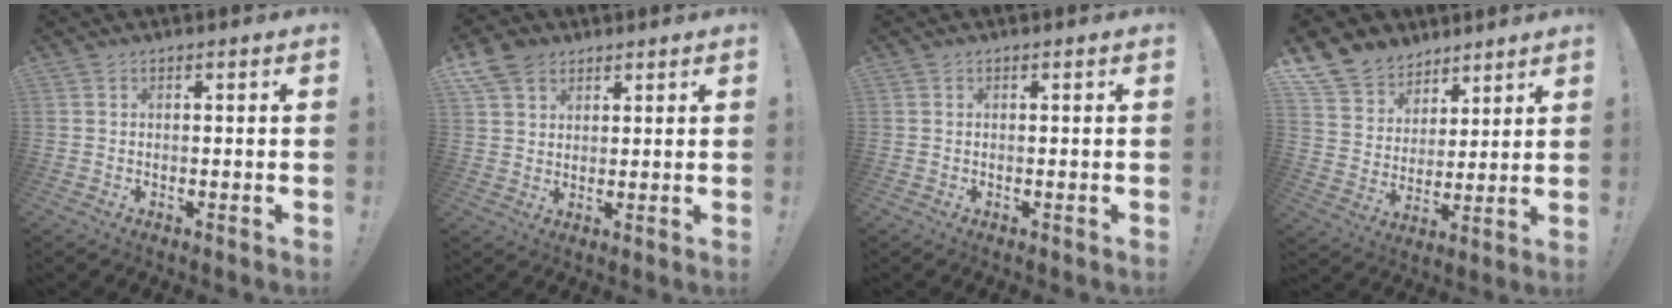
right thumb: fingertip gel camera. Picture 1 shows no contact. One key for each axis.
{"total": 7.8, "fx": 4.7, "fy": 5.5, "fz": 3.0, "tx": -0.052, "ty": -0.016, "tz": 0.094}
{"total": 0.0}
{"total": 11.9, "fx": 8.4, "fy": 8.2, "fz": 2.3, "tx": -0.049, "ty": -0.061, "tz": 0.166}